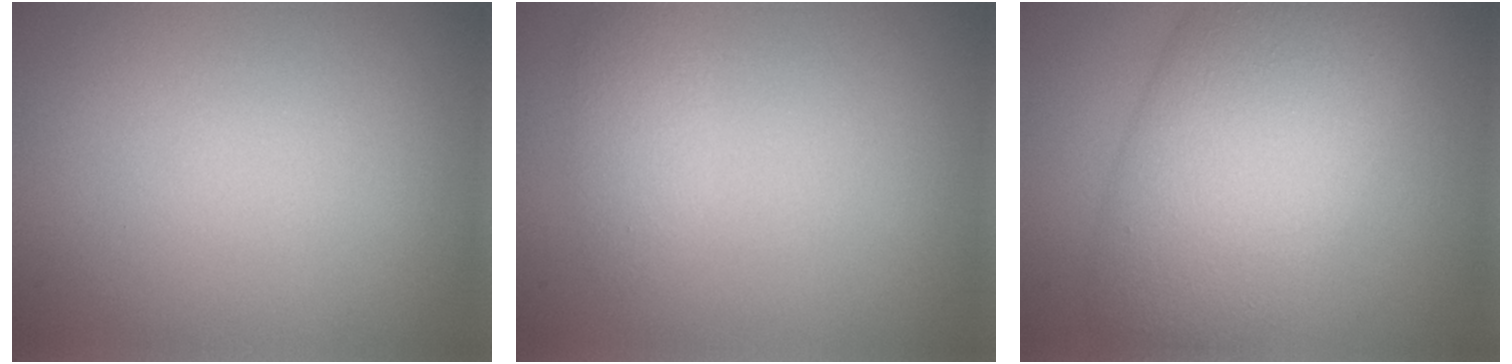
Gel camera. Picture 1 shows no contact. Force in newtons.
{"total": 1.6, "press": 1.6, "slide": 0.1}
{"total": 9.6, "press": 9.6, "slide": 0.4}